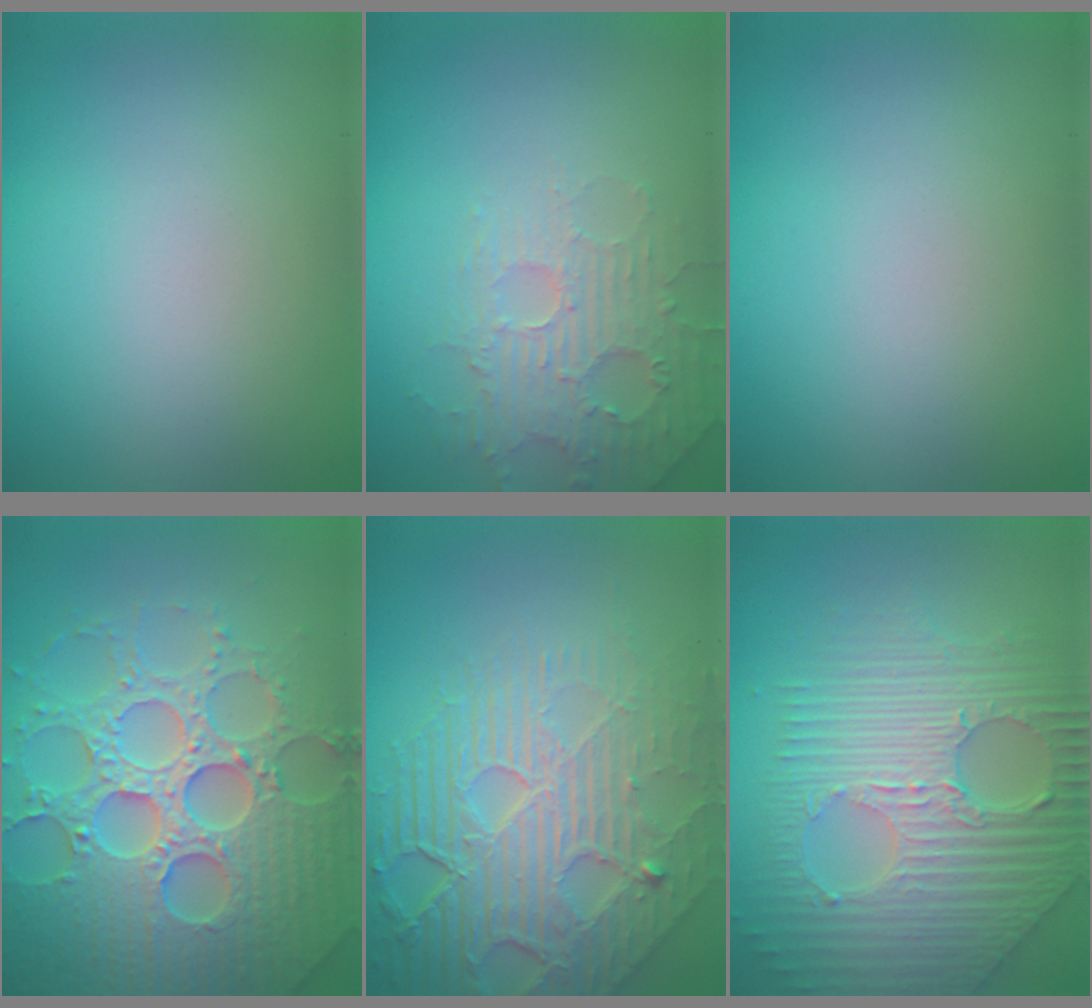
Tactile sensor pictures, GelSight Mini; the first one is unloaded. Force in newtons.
{"total": 3.7, "press": 3.6, "slide": 0.7}
{"total": 0.0}
{"total": 8.0, "press": 7.8, "slide": 1.7}
{"total": 8.6, "press": 5.8, "slide": 6.4}
{"total": 9.0, "press": 6.2, "slide": 6.5}